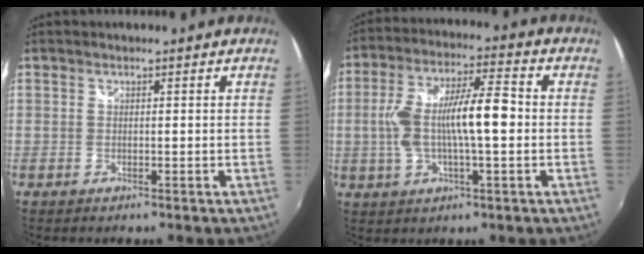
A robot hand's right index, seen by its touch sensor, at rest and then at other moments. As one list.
[{"total": 13.0, "force": [-0.8, 3.2, 12.6], "torque": [-0.240, 0.008, -0.013]}]